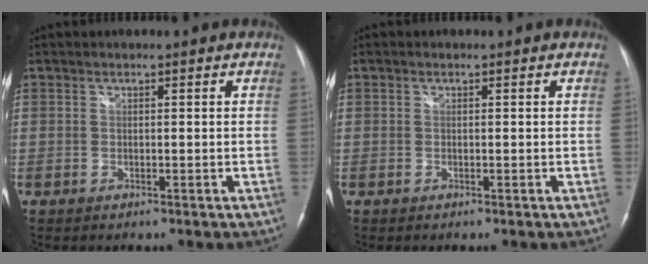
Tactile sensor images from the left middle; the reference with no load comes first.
{"total": 0.0}